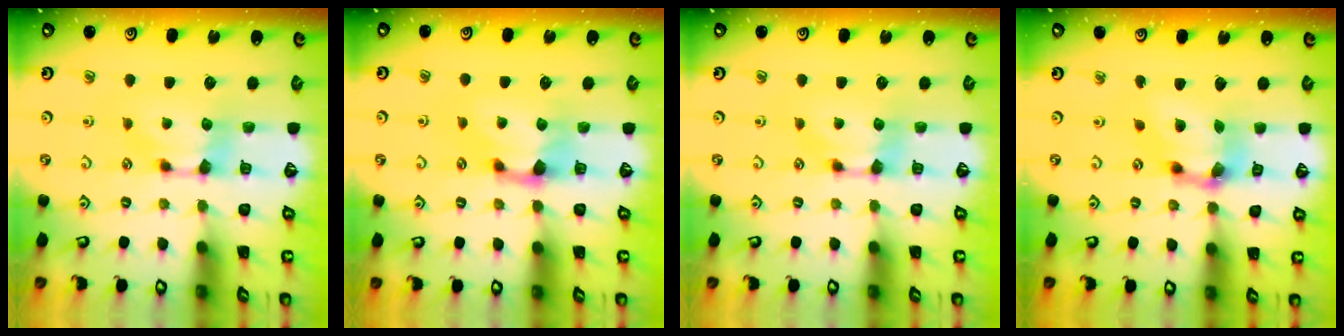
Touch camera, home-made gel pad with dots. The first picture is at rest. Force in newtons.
{"total": 1.2, "press": 0.3, "slide": 1.2}
{"total": 0.0}
{"total": 5.7, "press": 5.3, "slide": 2.1}